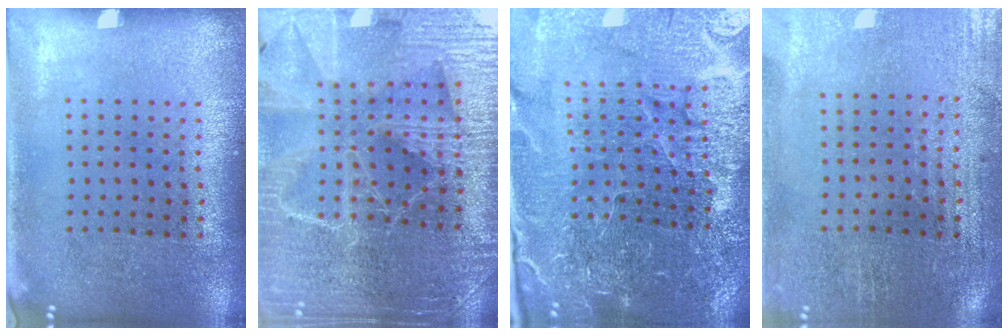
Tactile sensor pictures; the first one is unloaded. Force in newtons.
{"total": 4.8, "press": 4.5, "slide": 1.7}
{"total": 4.8, "press": 4.6, "slide": 1.3}
{"total": 0.6, "press": 0.5, "slide": 0.4}